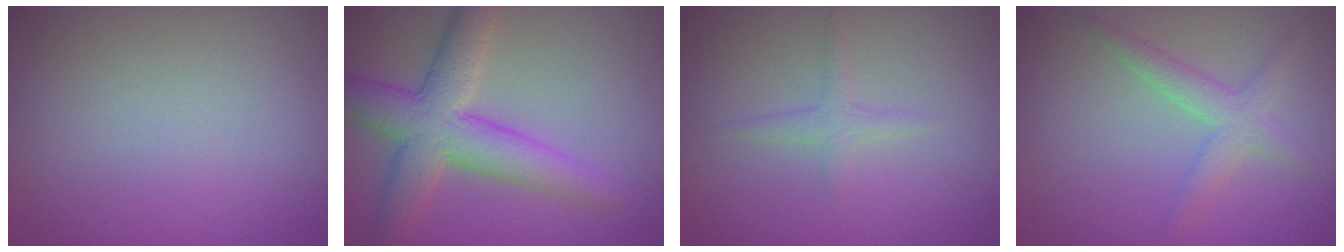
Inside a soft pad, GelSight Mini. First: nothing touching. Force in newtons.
{"total": 6.5, "press": 6.5, "slide": 0.1}
{"total": 1.3, "press": 1.3, "slide": 0.0}
{"total": 2.5, "press": 2.5, "slide": 0.2}